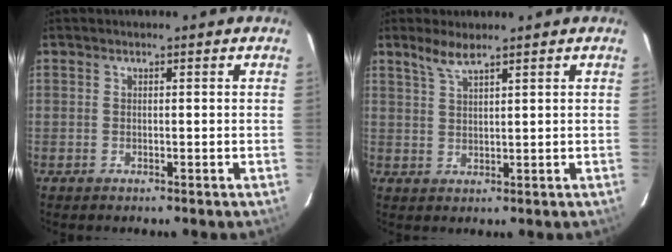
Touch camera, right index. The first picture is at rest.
{"total": 3.3, "force": [2.6, 0.3, 1.9], "torque": [-0.040, 0.003, 0.053]}